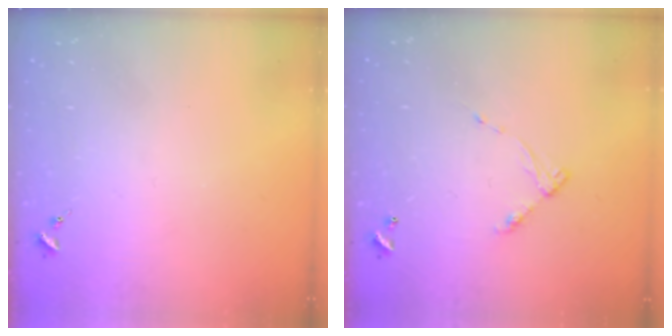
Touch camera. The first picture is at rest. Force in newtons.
{"total": 5.9, "press": 5.9, "slide": 0.4}